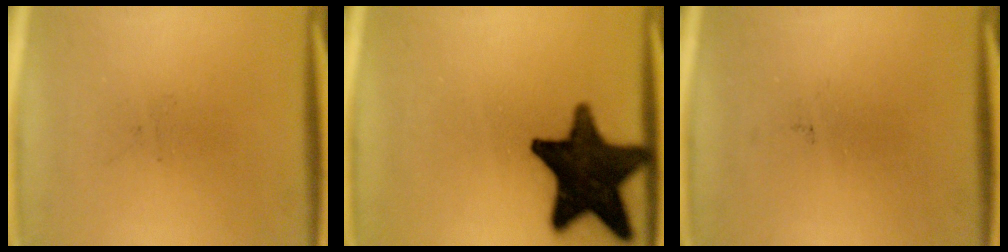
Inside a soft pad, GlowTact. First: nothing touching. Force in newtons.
{"total": 17.9}
{"total": 0.0}